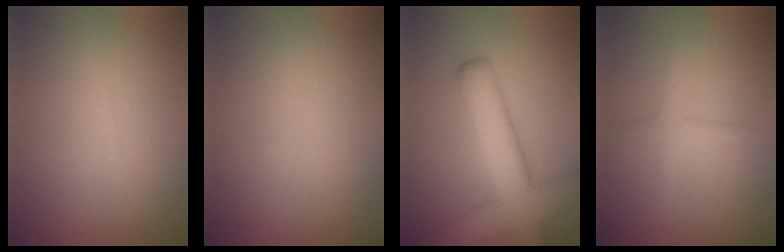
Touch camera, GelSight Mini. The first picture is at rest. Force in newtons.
{"total": 0.0}
{"total": 8.6, "press": 8.6, "slide": 0.5}
{"total": 1.2, "press": 1.2, "slide": 0.0}